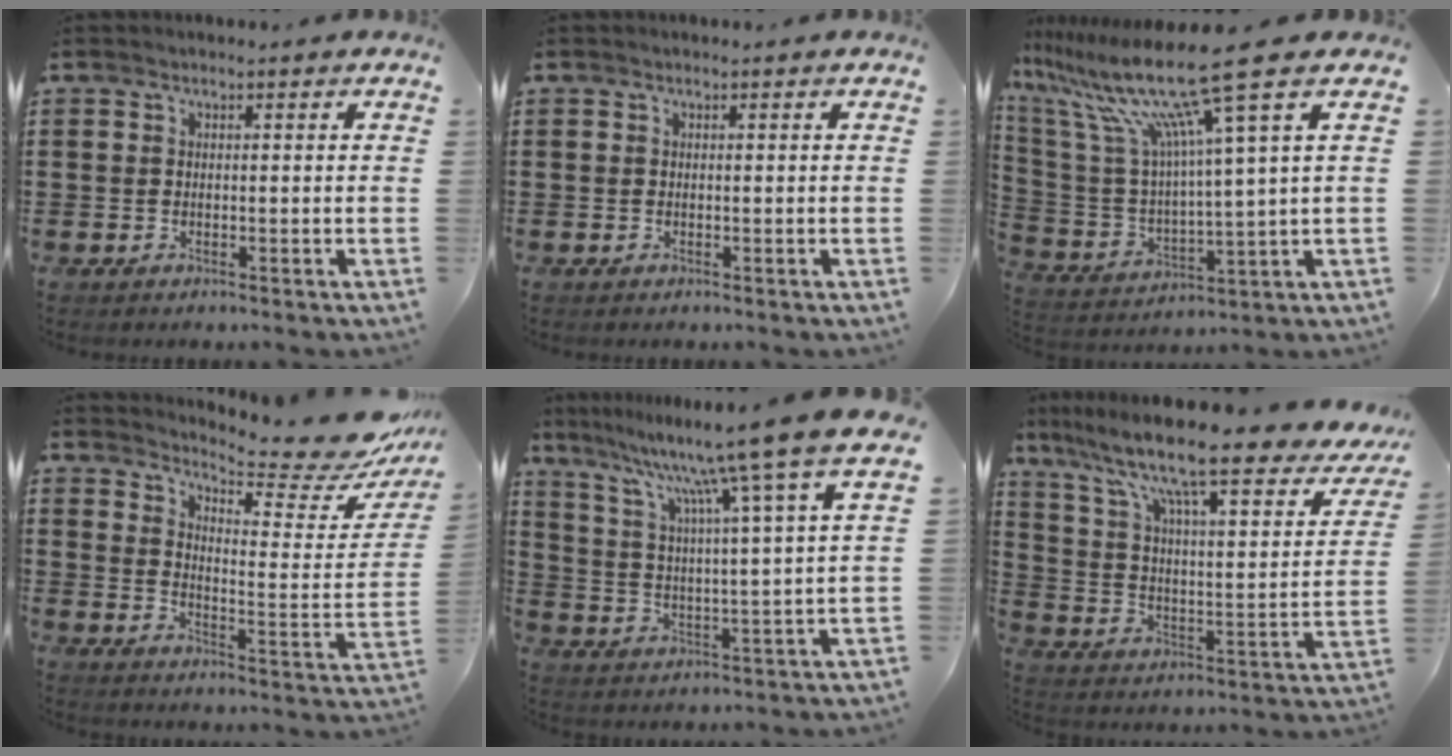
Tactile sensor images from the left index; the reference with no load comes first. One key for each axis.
{"total": 0.0}
{"total": 16.4, "fx": 10.5, "fy": 0.8, "fz": 12.6, "tx": -0.288, "ty": -0.059, "tz": 0.158}
{"total": 7.0, "fx": 6.6, "fy": 0.0, "fz": 2.2, "tx": -0.051, "ty": -0.066, "tz": 0.111}
{"total": 12.0, "fx": 9.8, "fy": -1.3, "fz": 6.7, "tx": -0.163, "ty": -0.064, "tz": 0.151}
{"total": 12.5, "fx": 9.2, "fy": 1.6, "fz": 8.4, "tx": -0.179, "ty": -0.061, "tz": 0.145}